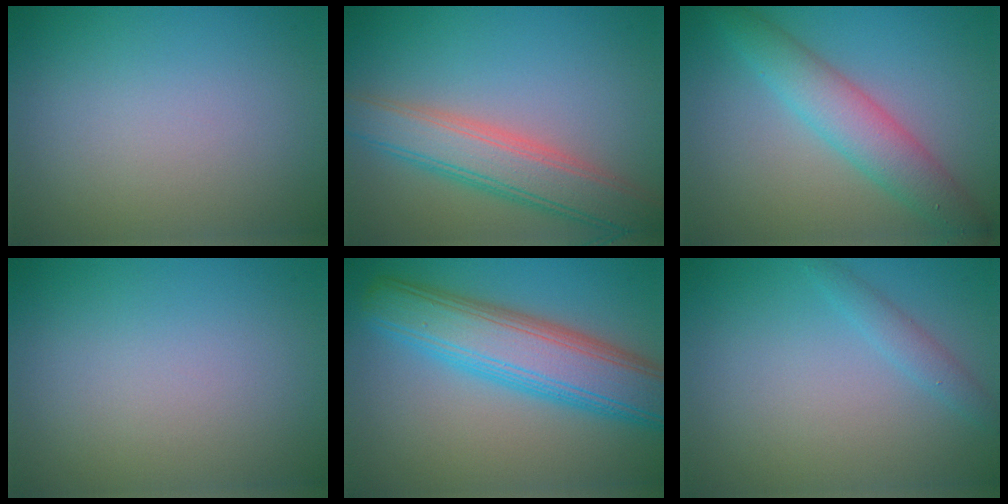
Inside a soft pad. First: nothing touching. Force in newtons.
{"total": 6.0, "press": 6.0, "slide": 0.4}
{"total": 4.7, "press": 4.7, "slide": 0.1}
{"total": 0.0}
{"total": 8.5, "press": 8.5, "slide": 0.2}
{"total": 1.5, "press": 1.5, "slide": 0.1}